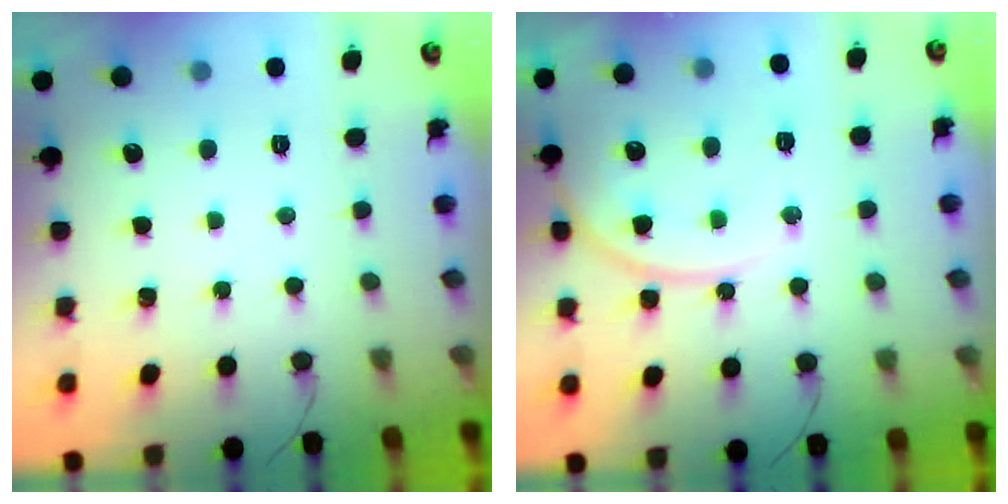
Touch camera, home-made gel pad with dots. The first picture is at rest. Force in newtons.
{"total": 14.2, "press": 14.0, "slide": 1.8}